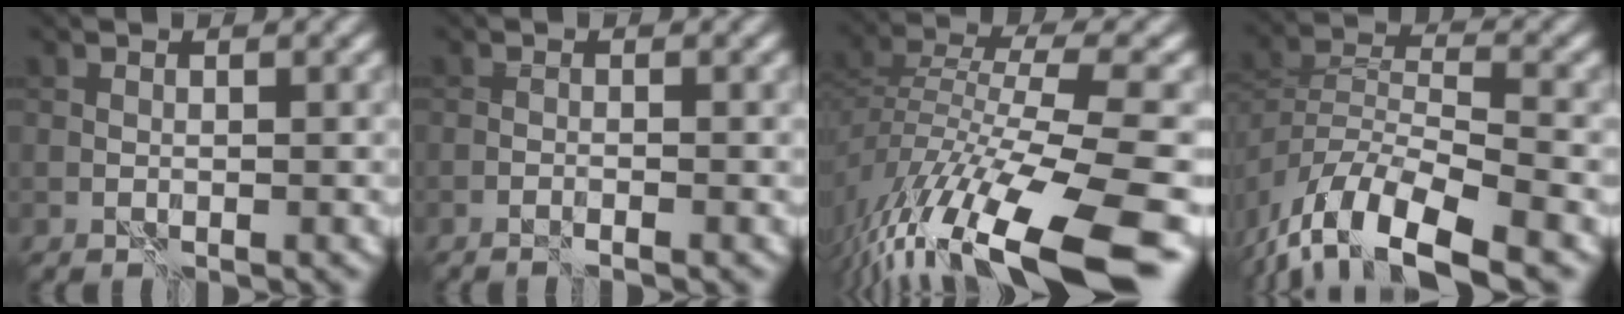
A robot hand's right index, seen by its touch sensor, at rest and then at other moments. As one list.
[{"total": 1.1, "force": [-0.8, 0.1, 0.7], "torque": [-0.014, 0.005, -0.019]}, {"total": 14.7, "force": [-9.9, 4.1, 10.1], "torque": [-0.207, -0.008, -0.157]}, {"total": 11.8, "force": [-8.5, 4.2, 7.1], "torque": [-0.131, -0.004, -0.156]}]